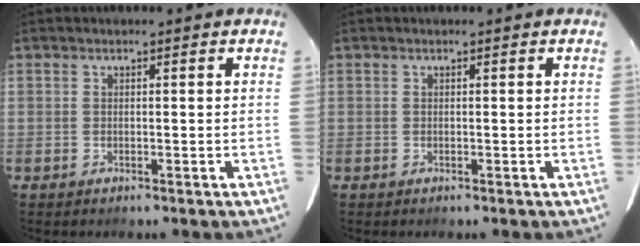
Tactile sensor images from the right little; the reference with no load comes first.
{"total": 0.0}